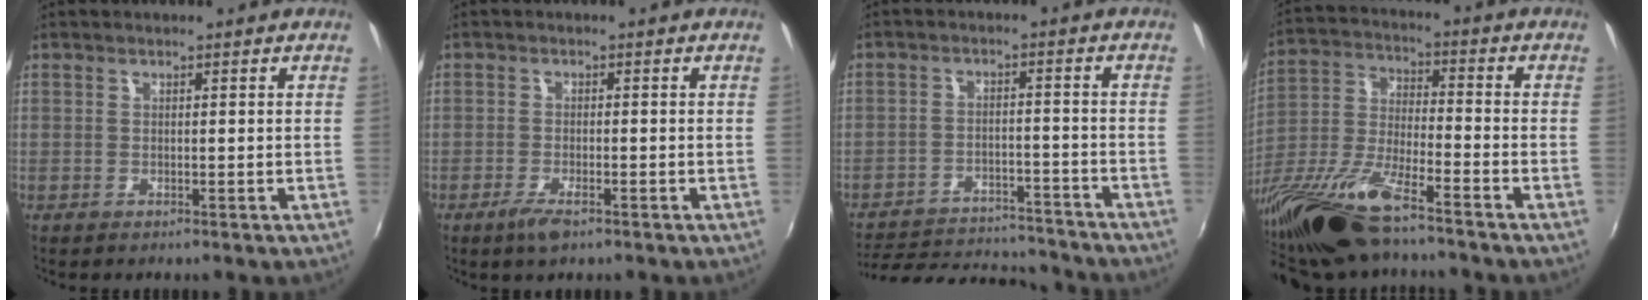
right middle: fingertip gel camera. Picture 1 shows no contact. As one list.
[{"total": 3.7, "force": [-2.4, 1.1, 2.6], "torque": [-0.061, -0.009, -0.046]}, {"total": 18.4, "force": [-16.4, 5.6, 6.3], "torque": [-0.138, 0.011, -0.217]}, {"total": 17.7, "force": [-13.3, 3.5, 11.1], "torque": [-0.239, -0.043, -0.253]}]